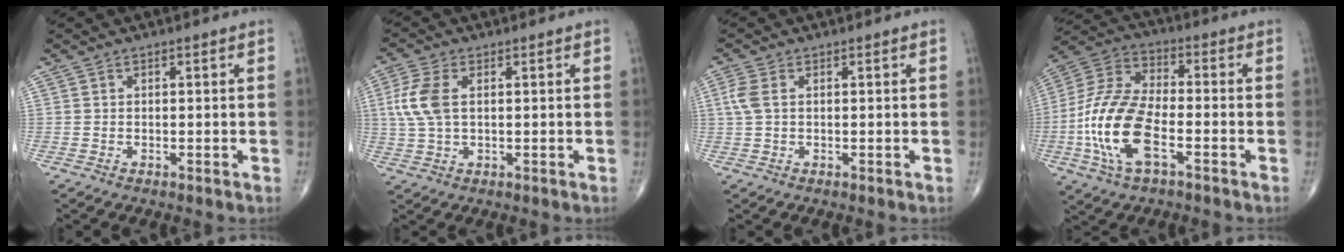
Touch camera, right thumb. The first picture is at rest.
{"total": 7.0, "force": [1.2, 3.8, 5.7], "torque": [-0.144, 0.008, 0.023]}
{"total": 3.1, "force": [0.6, 1.8, 2.5], "torque": [-0.078, 0.010, 0.012]}
{"total": 16.0, "force": [-4.9, 7.3, 13.3], "torque": [-0.285, 0.025, -0.094]}